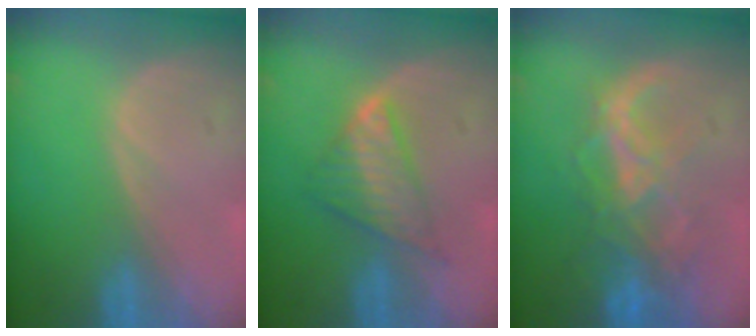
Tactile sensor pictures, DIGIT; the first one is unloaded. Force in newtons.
{"total": 5.8, "press": 5.5, "slide": 2.1}
{"total": 8.9, "press": 7.6, "slide": 4.8}